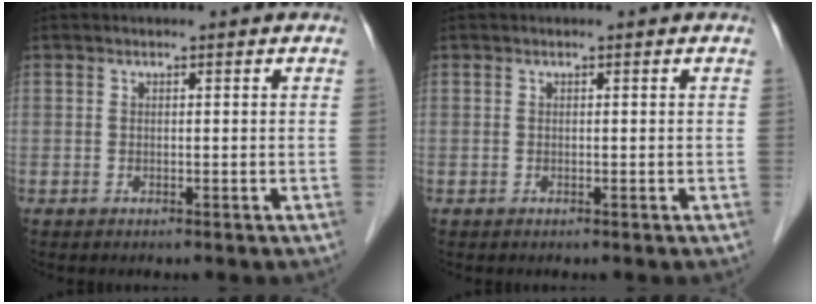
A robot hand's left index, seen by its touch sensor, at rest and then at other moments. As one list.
[{"total": 0.0}]